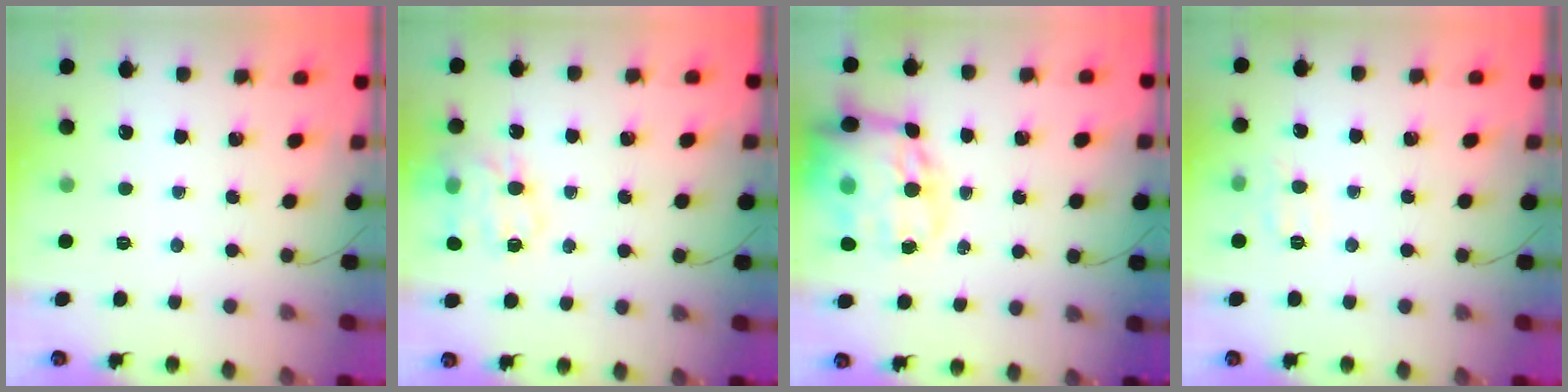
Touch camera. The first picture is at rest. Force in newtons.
{"total": 15.9, "press": 15.7, "slide": 2.5}
{"total": 21.7, "press": 21.2, "slide": 4.6}
{"total": 6.8, "press": 6.6, "slide": 1.2}